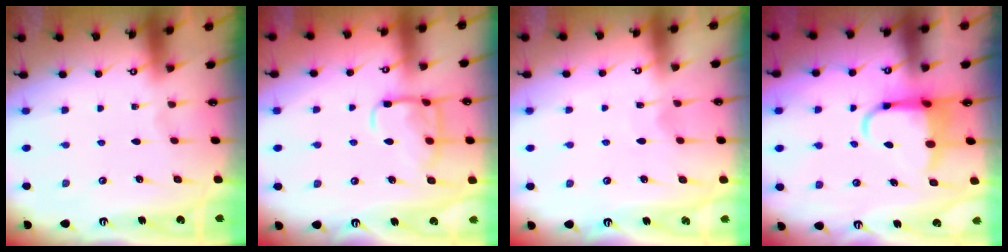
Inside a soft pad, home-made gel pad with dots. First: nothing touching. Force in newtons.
{"total": 11.8, "press": 11.8, "slide": 1.0}
{"total": 3.7, "press": 3.6, "slide": 0.4}
{"total": 7.6, "press": 7.4, "slide": 1.5}